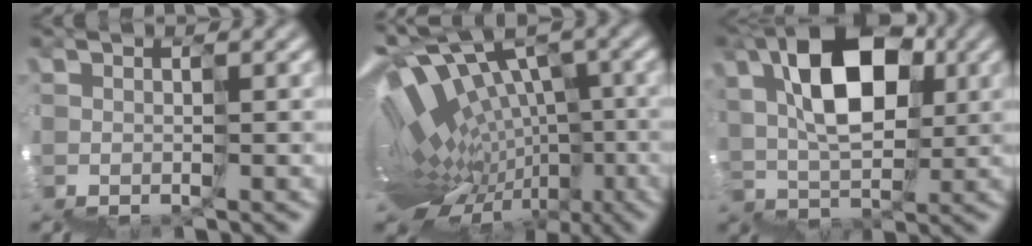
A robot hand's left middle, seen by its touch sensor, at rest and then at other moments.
{"total": 6.9, "force": [1.8, 3.7, 5.5], "torque": [-0.062, 0.054, 0.041]}
{"total": 7.3, "force": [5.4, 3.4, 3.4], "torque": [-0.037, 0.060, 0.074]}